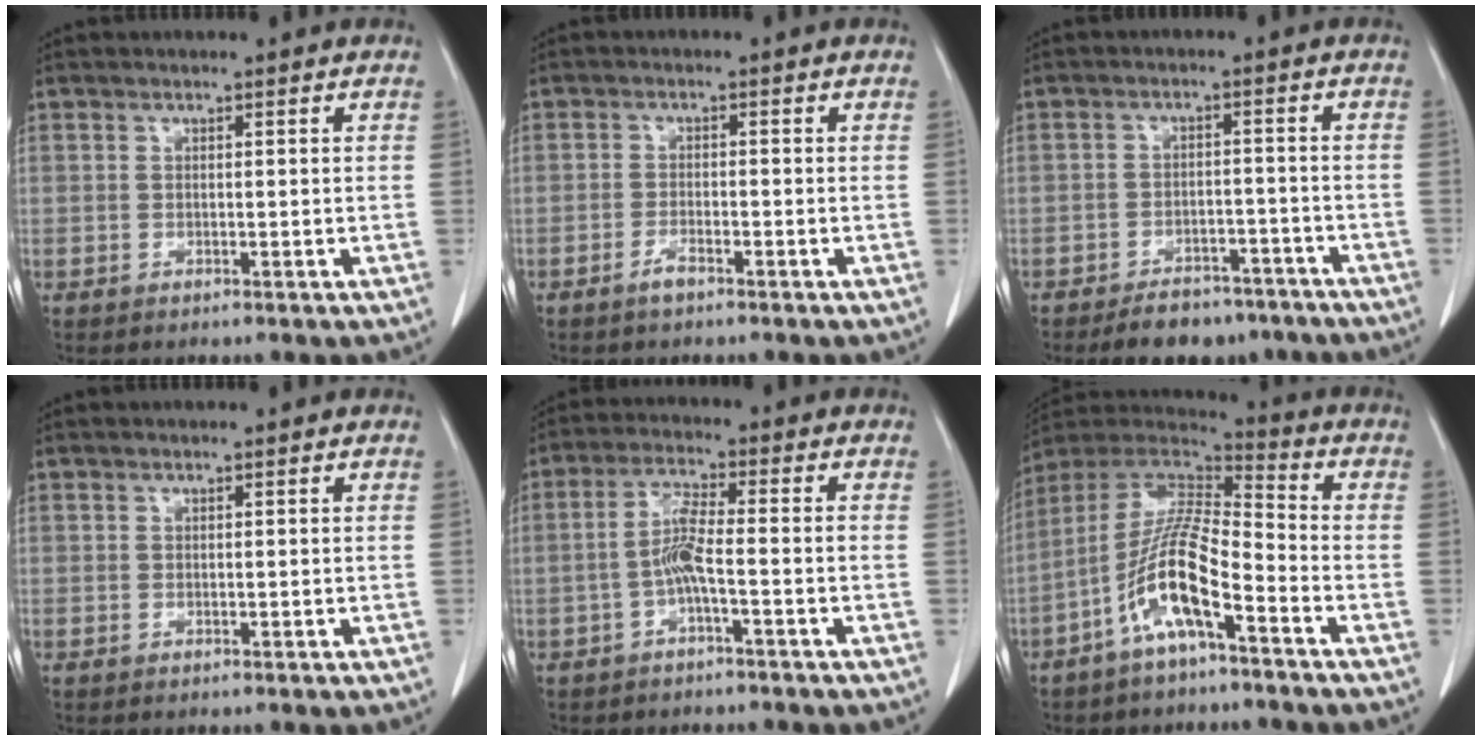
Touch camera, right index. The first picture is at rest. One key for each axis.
{"total": 2.1, "fx": -1.6, "fy": 0.5, "fz": 1.3, "tx": -0.027, "ty": 0.000, "tz": -0.032}
{"total": 8.9, "fx": -7.3, "fy": 4.0, "fz": 2.9, "tx": -0.028, "ty": 0.006, "tz": -0.106}
{"total": 0.0}
{"total": 4.9, "fx": -1.6, "fy": 0.2, "fz": 4.7, "tx": -0.097, "ty": 0.008, "tz": -0.033}
{"total": 12.3, "fx": -5.9, "fy": 2.2, "fz": 10.6, "tx": -0.216, "ty": 0.007, "tz": -0.116}